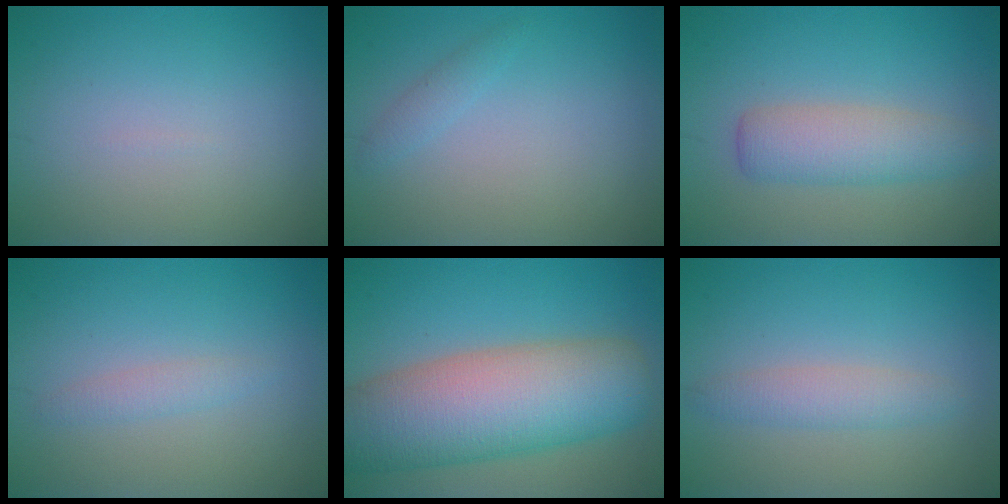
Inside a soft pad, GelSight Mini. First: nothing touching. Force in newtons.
{"total": 1.0, "press": 1.0, "slide": 0.1}
{"total": 3.9, "press": 3.9, "slide": 0.1}
{"total": 1.3, "press": 1.3, "slide": 0.0}
{"total": 12.0, "press": 12.0, "slide": 0.6}
{"total": 2.2, "press": 2.2, "slide": 0.0}